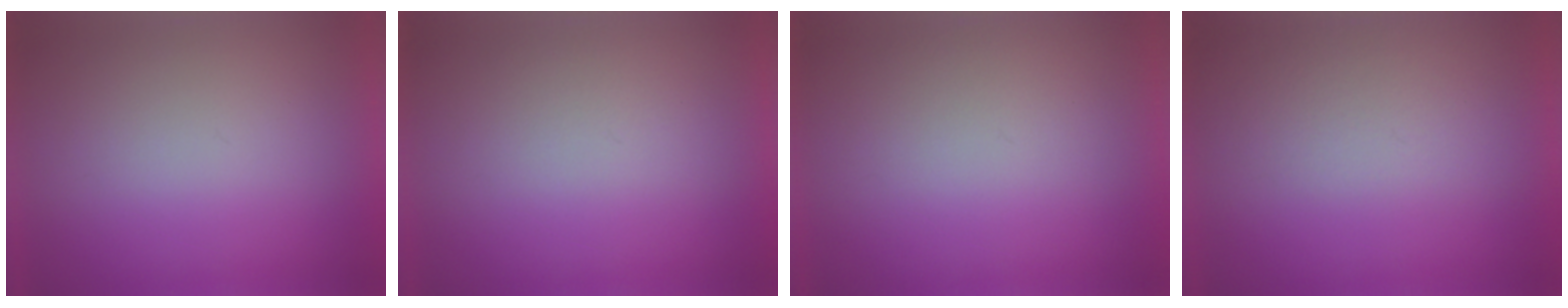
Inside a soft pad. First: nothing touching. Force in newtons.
{"total": 1.0}
{"total": 1.0}
{"total": 3.2}